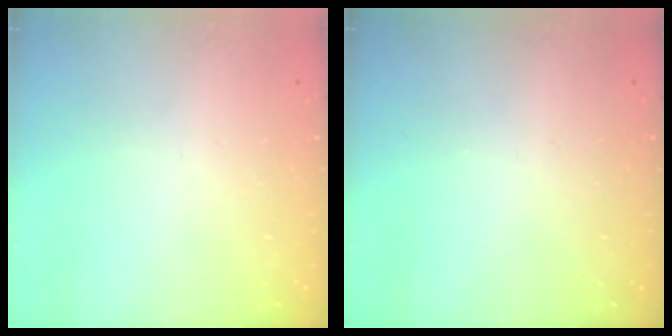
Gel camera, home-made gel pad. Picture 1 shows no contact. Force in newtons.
{"total": 0.0}